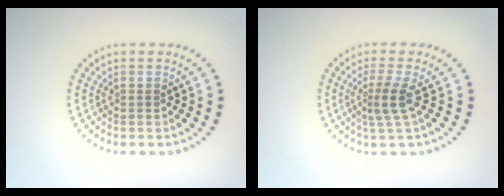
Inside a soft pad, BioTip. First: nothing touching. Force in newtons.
{"total": 2.5, "press": 1.7, "slide": 1.8}